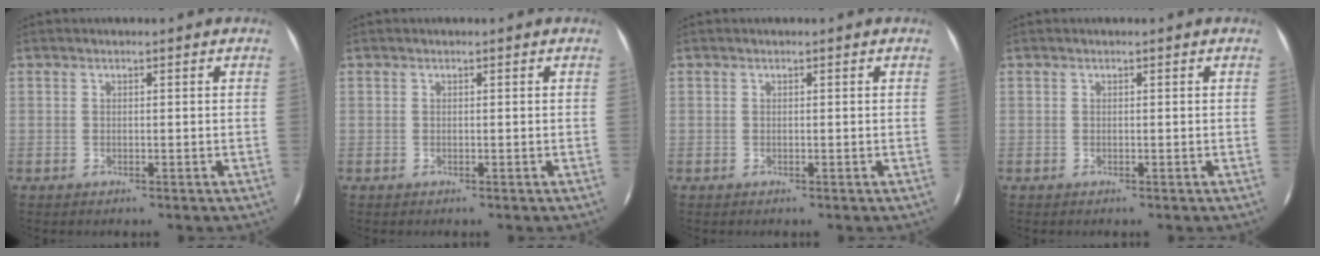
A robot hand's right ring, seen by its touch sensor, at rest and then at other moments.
{"total": 0.0}
{"total": 0.0}
{"total": 0.0}